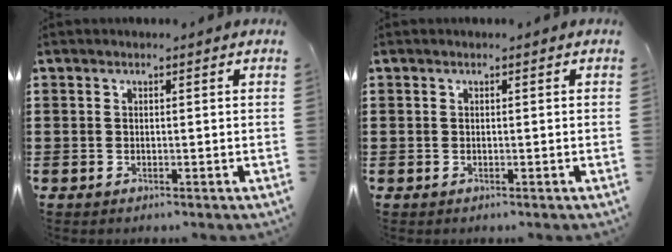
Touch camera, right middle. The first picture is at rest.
{"total": 0.0}